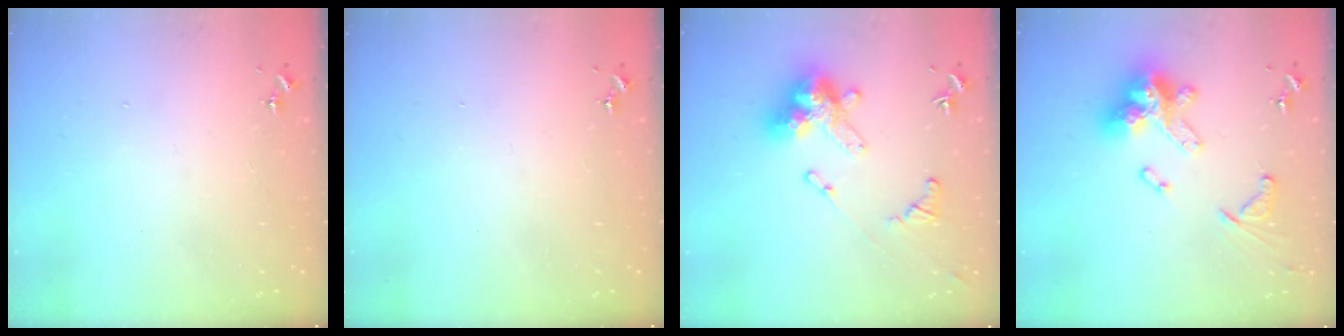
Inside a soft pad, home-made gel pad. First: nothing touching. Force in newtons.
{"total": 0.0}
{"total": 16.1, "press": 16.0, "slide": 1.6}
{"total": 19.2, "press": 19.1, "slide": 1.8}